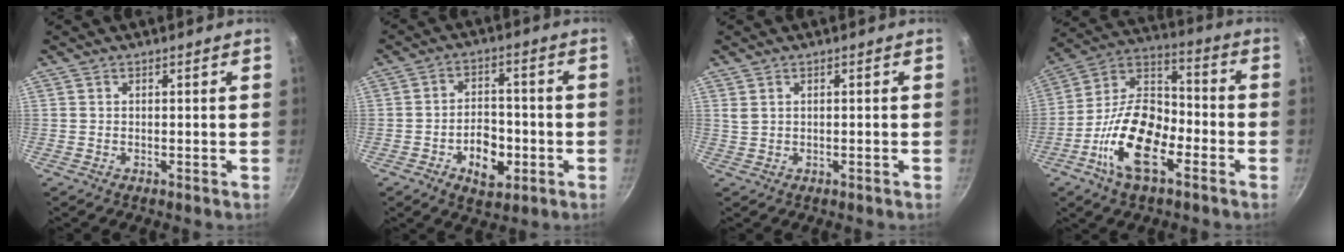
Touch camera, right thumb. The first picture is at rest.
{"total": 9.1, "force": [-3.2, 5.6, 6.3], "torque": [-0.078, 0.021, -0.050]}
{"total": 0.8, "force": [0.1, 0.3, 0.7], "torque": [-0.016, 0.001, 0.006]}
{"total": 17.7, "force": [-7.1, 9.0, 13.5], "torque": [-0.232, 0.048, -0.149]}